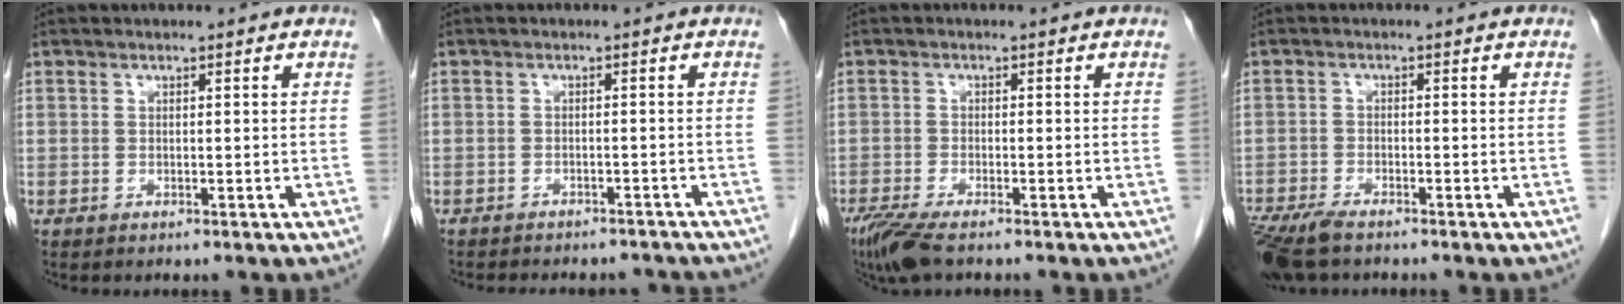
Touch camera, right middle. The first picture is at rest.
{"total": 10.1, "force": [-9.2, 3.2, 2.8], "torque": [-0.052, 0.005, -0.102]}
{"total": 5.1, "force": [-3.8, 0.9, 3.3], "torque": [-0.066, -0.014, -0.068]}
{"total": 6.9, "force": [-5.4, 1.8, 3.8], "torque": [-0.070, -0.014, -0.098]}